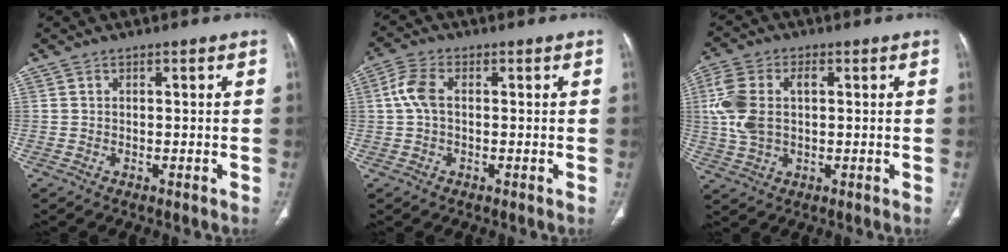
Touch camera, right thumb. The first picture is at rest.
{"total": 4.9, "force": [0.4, 2.8, 4.0], "torque": [-0.100, 0.015, 0.005]}
{"total": 10.2, "force": [1.3, 6.3, 8.0], "torque": [-0.193, 0.016, 0.029]}